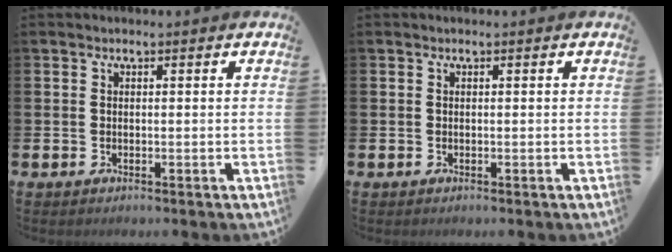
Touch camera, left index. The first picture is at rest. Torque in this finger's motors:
{"motor_torque": [0.00, 0.00, 0.00, 0.01]}